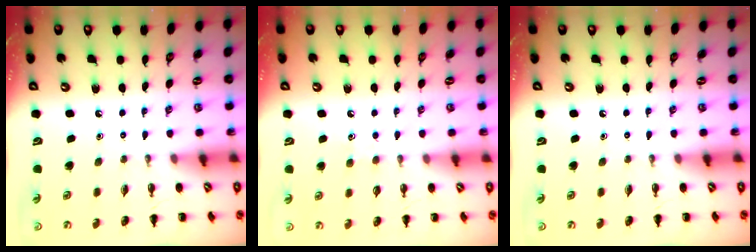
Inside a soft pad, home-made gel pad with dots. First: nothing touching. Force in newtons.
{"total": 4.6, "press": 4.4, "slide": 1.4}
{"total": 0.0}